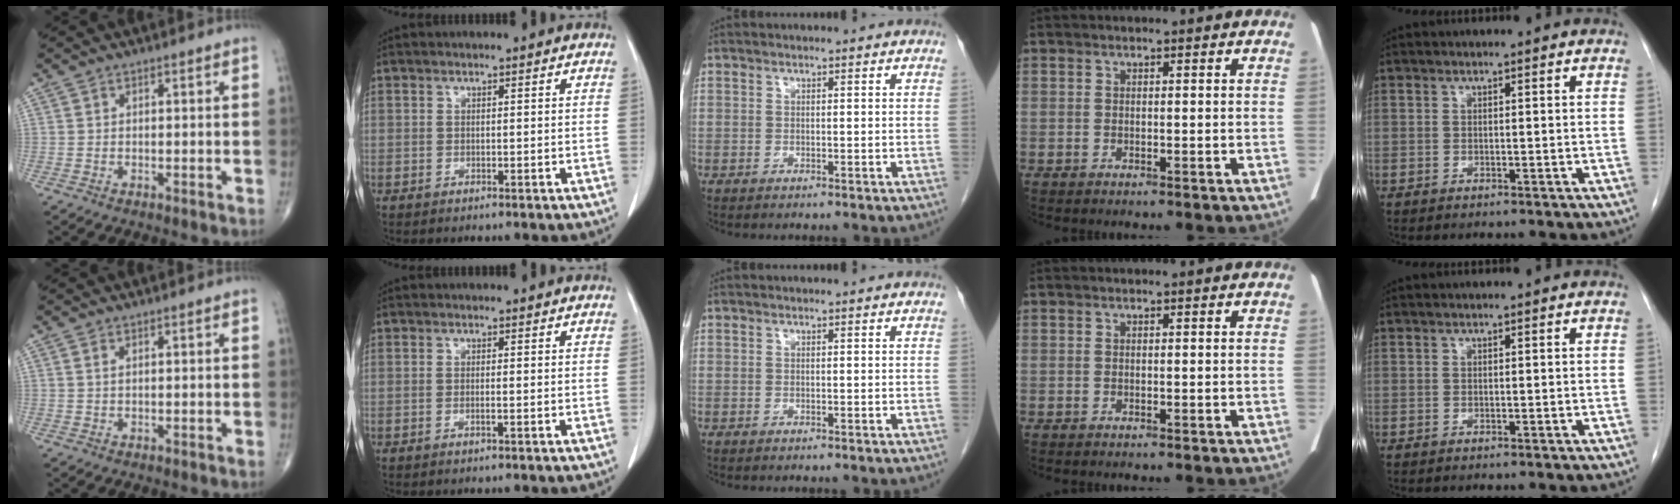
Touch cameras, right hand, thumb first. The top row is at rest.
{"thumb": {"total": 0.8, "force": [0.4, 0.3, 0.6], "torque": [-0.016, 0.007, 0.008]}, "index": {"total": 0.7, "force": [-0.3, -0.1, 0.6], "torque": [-0.016, 0.001, -0.002]}}